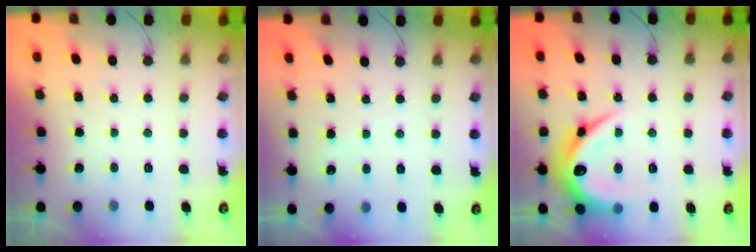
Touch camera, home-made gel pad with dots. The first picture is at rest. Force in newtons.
{"total": 2.0, "press": 2.0, "slide": 0.3}
{"total": 18.1, "press": 18.1, "slide": 0.3}